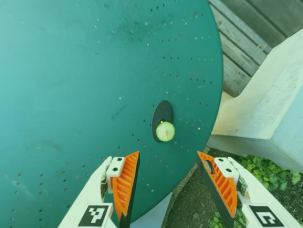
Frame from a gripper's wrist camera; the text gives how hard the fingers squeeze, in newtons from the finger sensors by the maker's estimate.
{"total": 0.0}